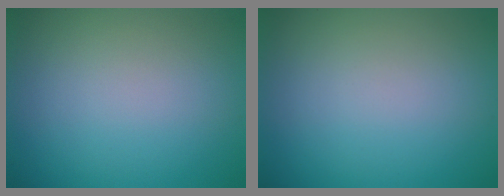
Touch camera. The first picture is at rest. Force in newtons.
{"total": 0.0}